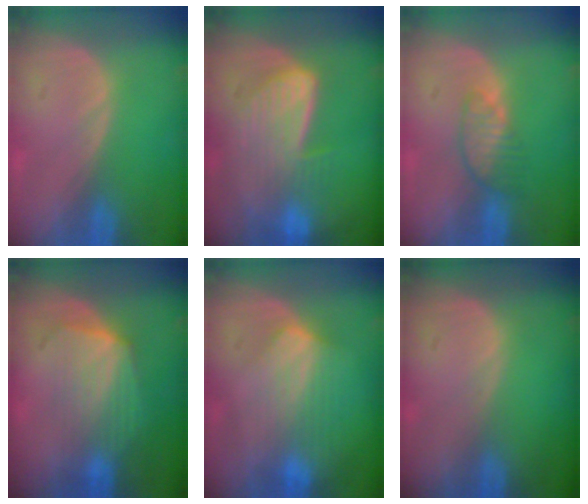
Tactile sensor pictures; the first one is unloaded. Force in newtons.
{"total": 7.4, "press": 7.3, "slide": 1.6}
{"total": 3.5, "press": 3.4, "slide": 0.9}
{"total": 7.2, "press": 6.5, "slide": 3.0}
{"total": 7.4, "press": 6.6, "slide": 3.2}
{"total": 0.0}